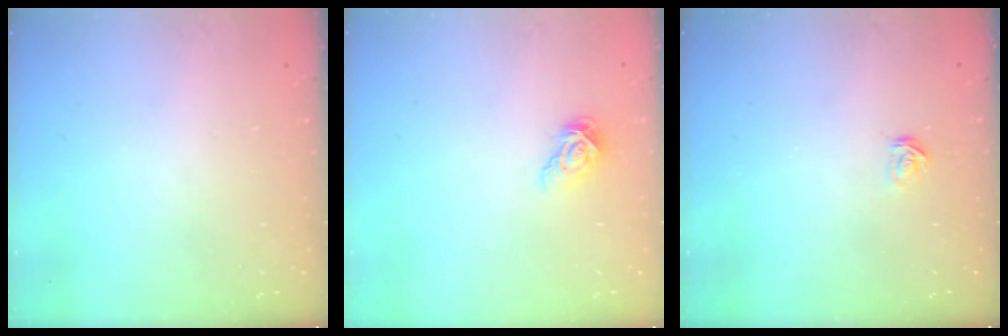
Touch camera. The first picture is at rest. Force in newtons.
{"total": 8.0, "press": 7.9, "slide": 1.2}
{"total": 3.1, "press": 3.1, "slide": 0.3}